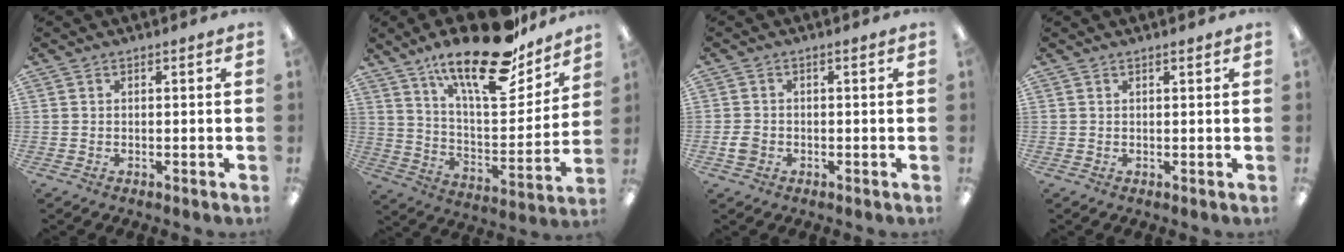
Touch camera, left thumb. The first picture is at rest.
{"total": 24.1, "force": [17.5, 7.7, 14.8], "torque": [-0.233, -0.109, 0.292]}
{"total": 2.7, "force": [-0.7, 2.2, 1.5], "torque": [-0.032, 0.002, -0.015]}
{"total": 0.9, "force": [0.7, 0.2, 0.5], "torque": [-0.011, 0.001, 0.011]}